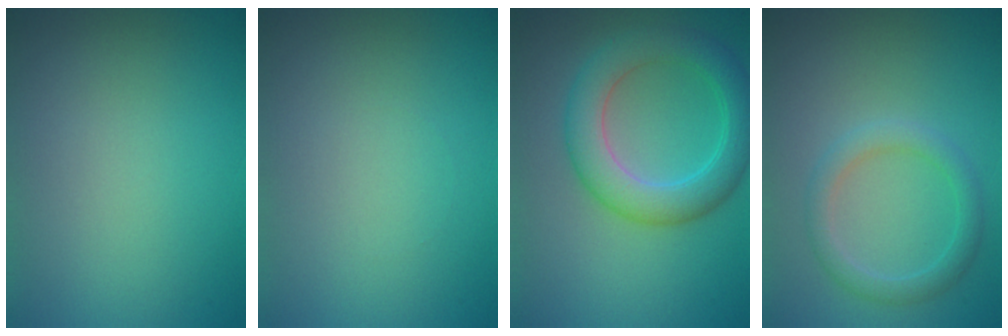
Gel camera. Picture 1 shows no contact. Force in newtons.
{"total": 0.0}
{"total": 5.6, "press": 5.6, "slide": 0.1}
{"total": 2.4, "press": 2.4, "slide": 0.1}